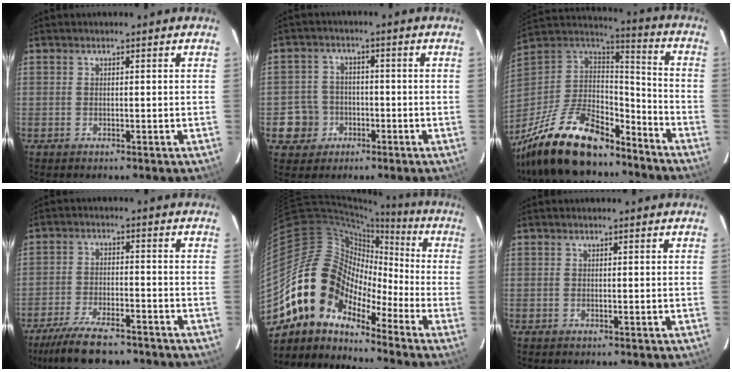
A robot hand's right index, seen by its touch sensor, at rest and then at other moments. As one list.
[{"total": 6.1, "force": [-2.1, 5.7, 0.5], "torque": [-0.022, 0.023, -0.032]}, {"total": 26.7, "force": [-19.5, 10.5, 14.9], "torque": [-0.314, -0.018, -0.322]}, {"total": 13.1, "force": [-10.6, 3.9, 6.5], "torque": [-0.147, -0.017, -0.176]}, {"total": 13.5, "force": [-9.1, 8.5, 5.3], "torque": [-0.098, 0.029, -0.192]}, {"total": 0.0}]